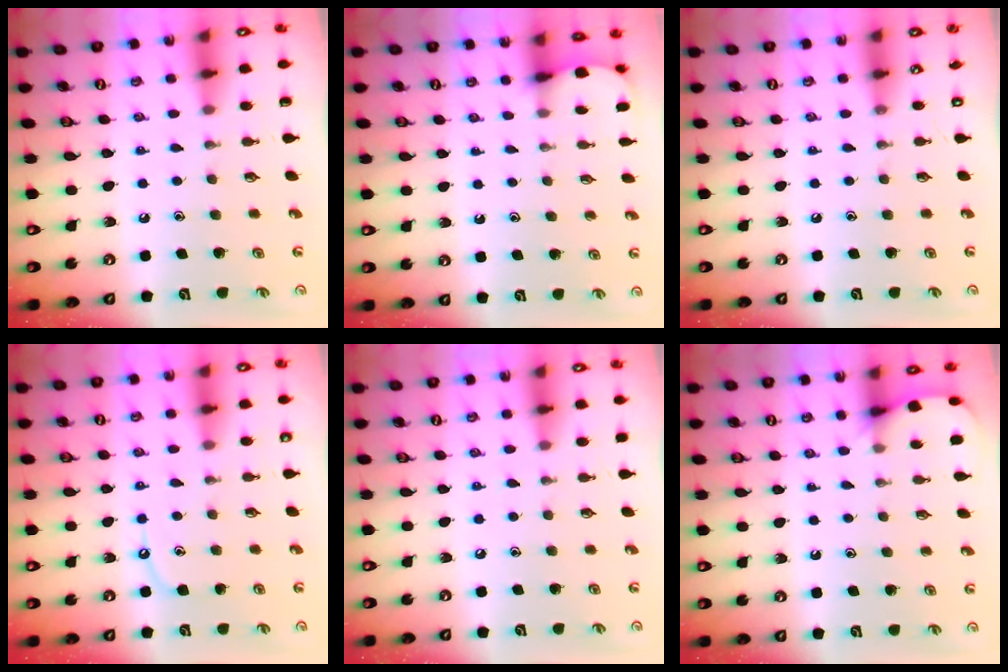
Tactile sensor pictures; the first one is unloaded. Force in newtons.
{"total": 2.1, "press": 2.1, "slide": 0.2}
{"total": 0.0}
{"total": 5.2, "press": 5.2, "slide": 0.7}
{"total": 3.9, "press": 3.8, "slide": 0.6}
{"total": 5.3, "press": 5.3, "slide": 0.4}